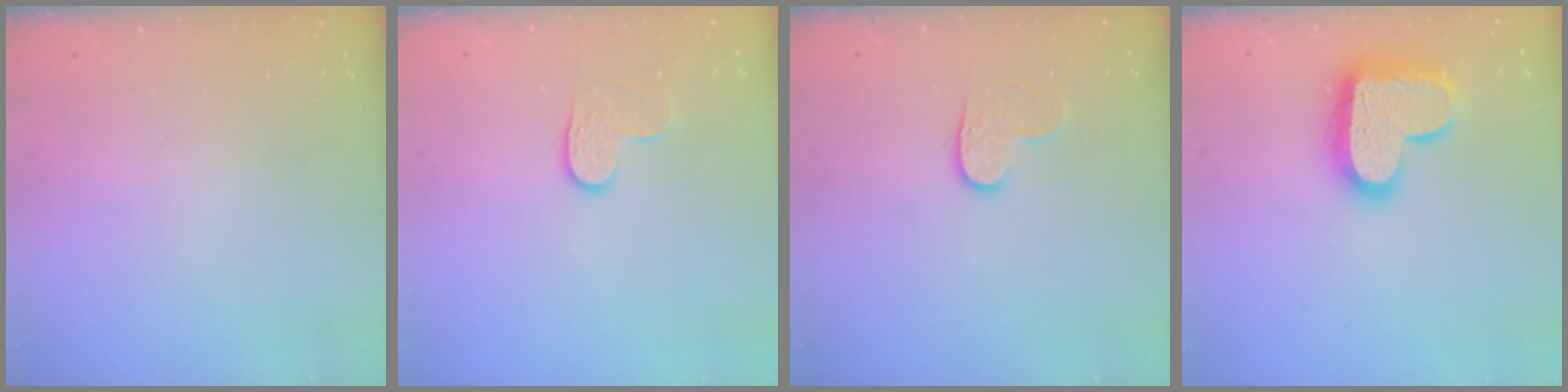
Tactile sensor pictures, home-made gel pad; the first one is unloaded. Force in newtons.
{"total": 4.0, "press": 4.0, "slide": 0.4}
{"total": 4.0, "press": 3.9, "slide": 0.4}
{"total": 17.2, "press": 17.1, "slide": 1.3}